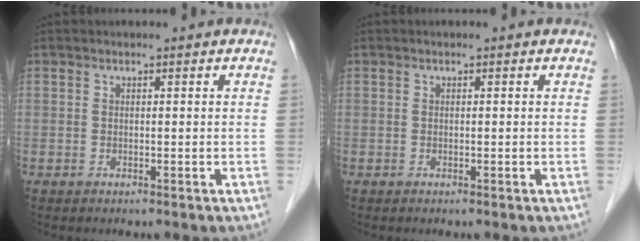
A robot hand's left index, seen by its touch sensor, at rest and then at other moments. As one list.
[{"total": 0.0}]